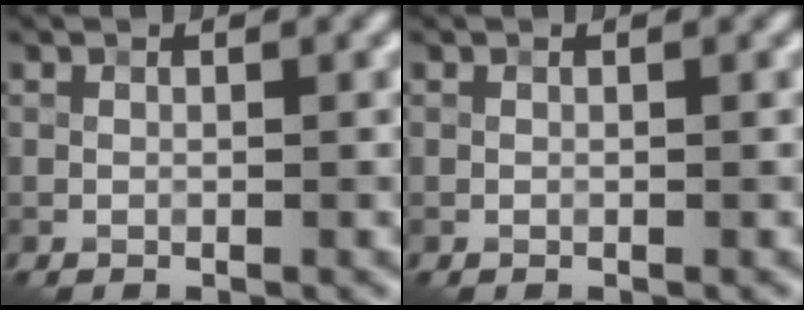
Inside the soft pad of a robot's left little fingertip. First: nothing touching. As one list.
[{"total": 0.0}]